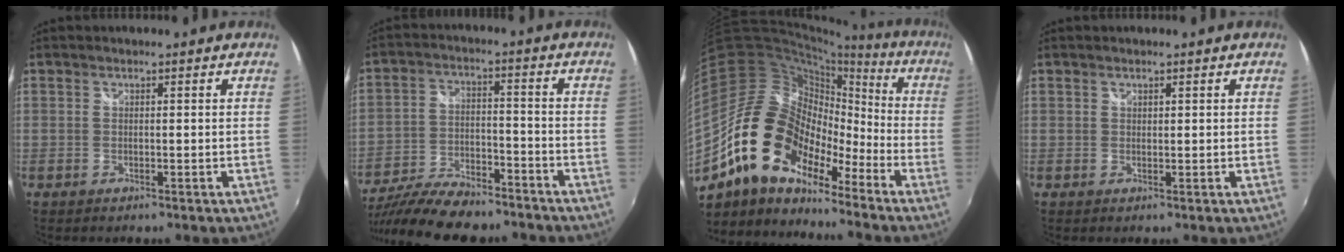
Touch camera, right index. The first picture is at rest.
{"total": 19.4, "force": [-16.0, 5.9, 9.3], "torque": [-0.194, -0.029, -0.257]}
{"total": 16.4, "force": [-10.6, 9.1, 8.5], "torque": [-0.155, 0.006, -0.202]}
{"total": 0.6, "force": [0.5, 0.3, 0.1], "torque": [-0.002, 0.001, 0.008]}